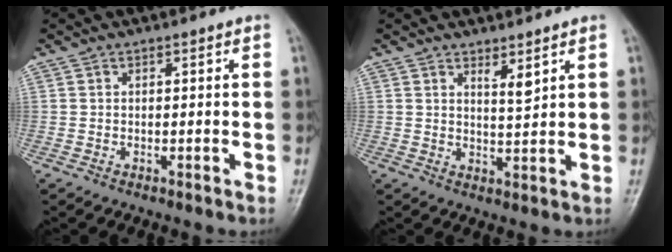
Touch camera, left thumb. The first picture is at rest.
{"total": 2.8, "force": [1.9, 0.5, 2.0], "torque": [-0.033, -0.022, 0.037]}